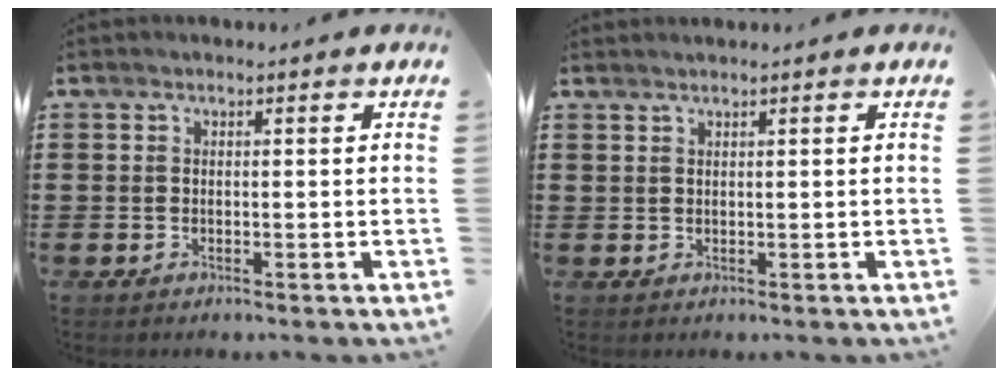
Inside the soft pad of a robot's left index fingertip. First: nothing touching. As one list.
[{"total": 0.7, "force": [0.7, 0.0, 0.2], "torque": [-0.005, -0.002, 0.015]}]